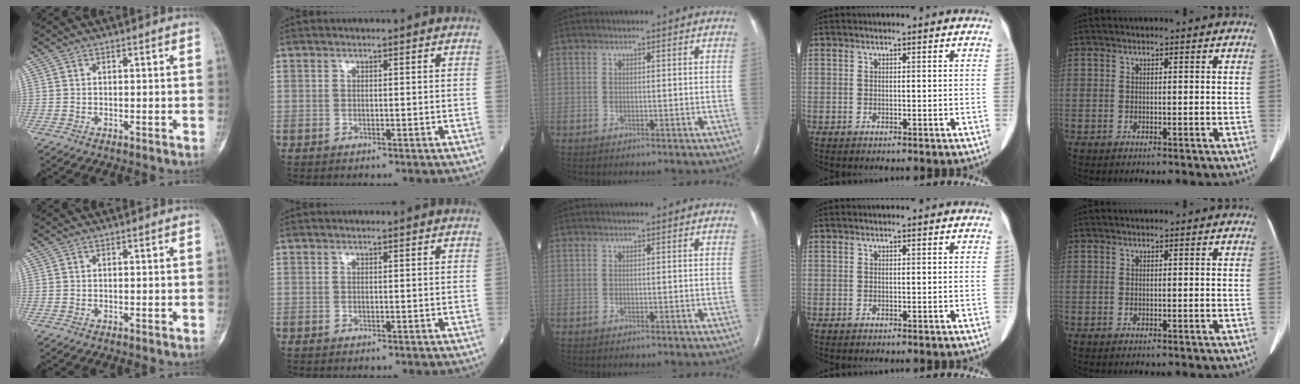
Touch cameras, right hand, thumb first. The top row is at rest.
{}